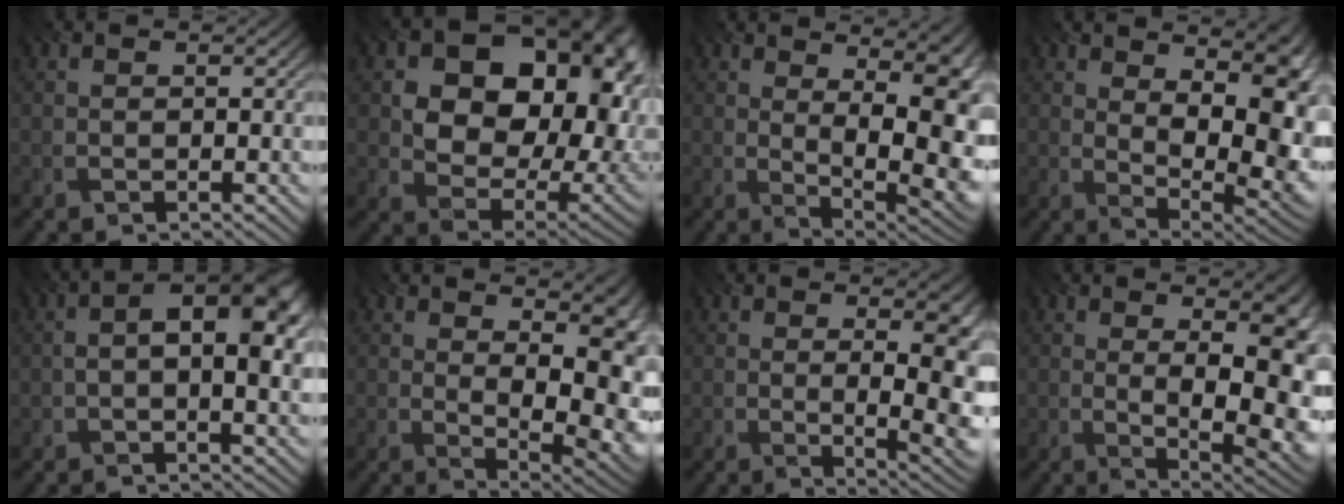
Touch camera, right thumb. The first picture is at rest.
{"total": 18.1, "force": [4.2, 12.7, 12.2], "torque": [-0.174, 0.011, 0.083]}
{"total": 11.3, "force": [2.3, 3.9, 10.3], "torque": [-0.120, 0.014, 0.043]}
{"total": 11.6, "force": [2.8, 5.2, 10.0], "torque": [-0.127, 0.004, 0.048]}
{"total": 8.3, "force": [0.1, 3.6, 7.4], "torque": [-0.117, 0.011, -0.004]}
{"total": 10.7, "force": [2.1, 4.7, 9.4], "torque": [-0.100, 0.007, 0.041]}
{"total": 9.1, "force": [0.1, 2.6, 8.7], "torque": [-0.092, 0.004, 0.005]}
{"total": 11.4, "force": [0.3, 3.9, 10.7], "torque": [-0.114, 0.006, 0.008]}